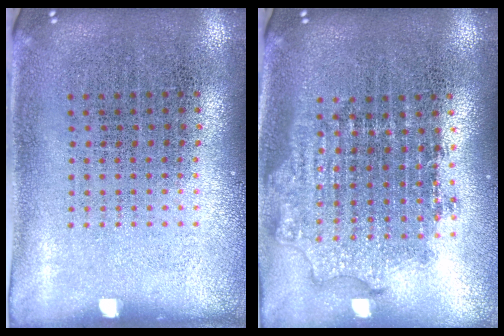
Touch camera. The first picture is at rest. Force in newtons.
{"total": 1.8, "press": 1.4, "slide": 1.1}